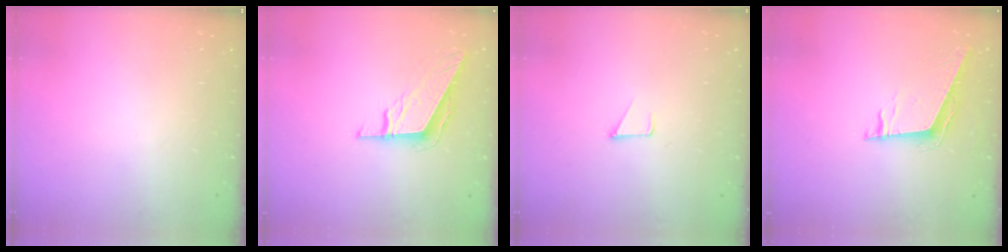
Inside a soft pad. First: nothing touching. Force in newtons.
{"total": 8.6, "press": 8.6, "slide": 0.2}
{"total": 1.2, "press": 1.2, "slide": 0.1}
{"total": 8.4, "press": 7.9, "slide": 2.9}